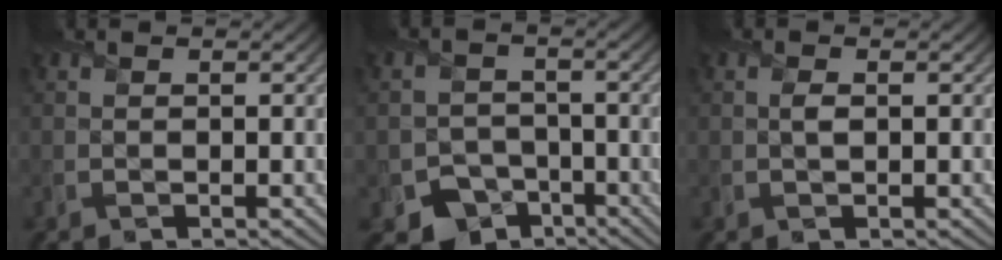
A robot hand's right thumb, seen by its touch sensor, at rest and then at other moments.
{"total": 5.6, "force": [-3.5, 4.1, 1.6], "torque": [-0.022, -0.010, -0.062]}
{"total": 0.9, "force": [0.1, 0.4, 0.8], "torque": [-0.017, -0.001, 0.002]}